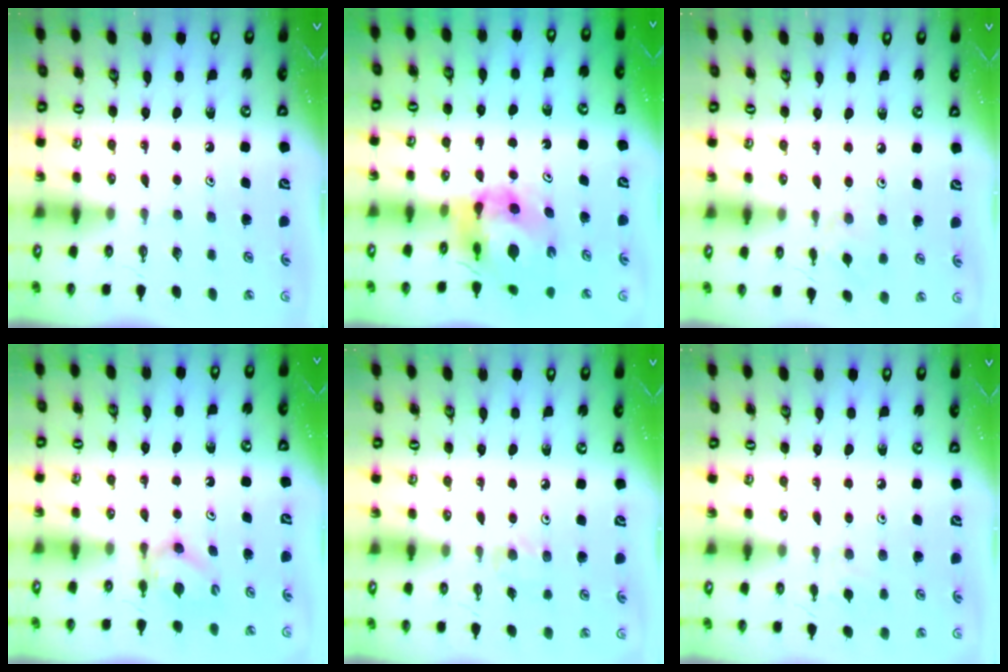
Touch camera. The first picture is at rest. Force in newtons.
{"total": 11.5, "press": 11.4, "slide": 1.3}
{"total": 1.6, "press": 1.6, "slide": 0.3}
{"total": 4.7, "press": 4.7, "slide": 0.6}
{"total": 2.6, "press": 2.6, "slide": 0.4}
{"total": 4.3, "press": 4.3, "slide": 0.7}